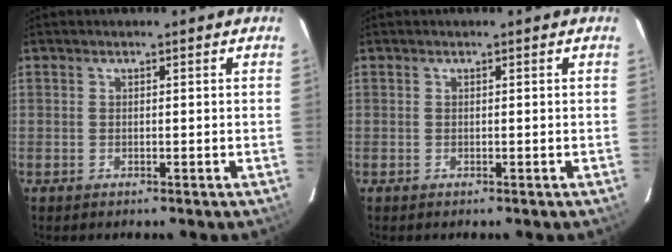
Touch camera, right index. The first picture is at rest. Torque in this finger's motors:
{"motor_torque": [-0.05, 0.00, 0.00, 0.00]}